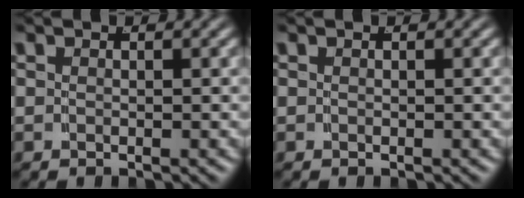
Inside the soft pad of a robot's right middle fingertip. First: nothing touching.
{"total": 0.0}